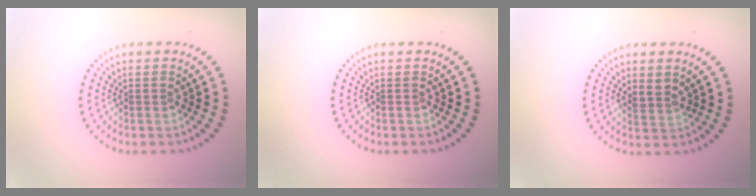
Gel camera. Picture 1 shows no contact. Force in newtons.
{"total": 0.0}
{"total": 1.4, "press": 1.1, "slide": 0.8}